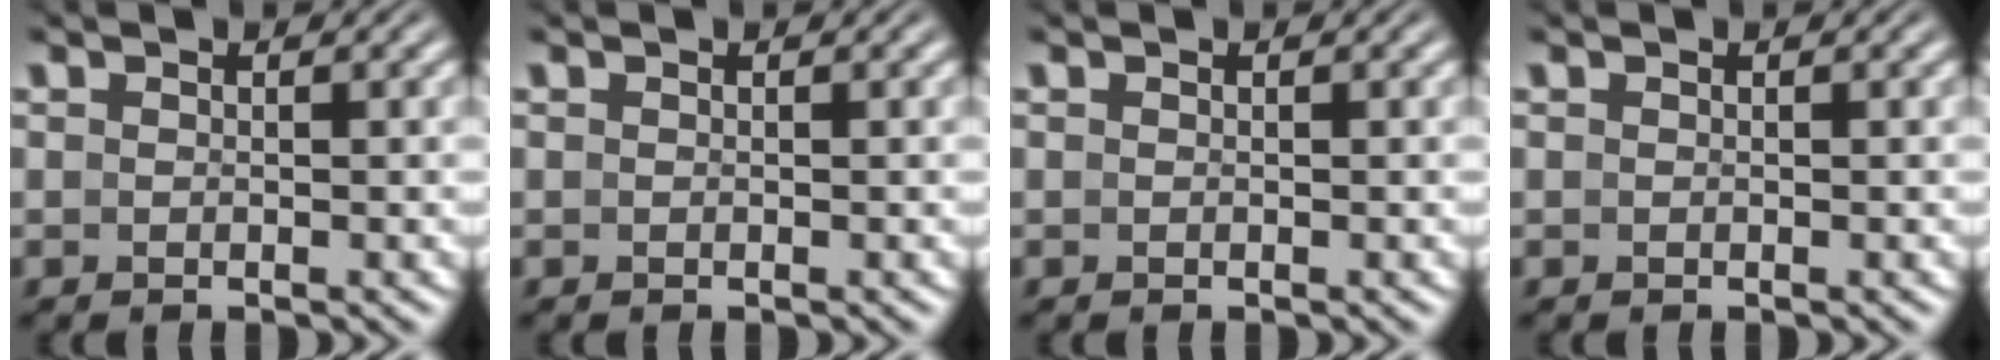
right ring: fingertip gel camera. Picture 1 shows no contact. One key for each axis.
{"total": 0.0}
{"total": 0.0}
{"total": 0.0}